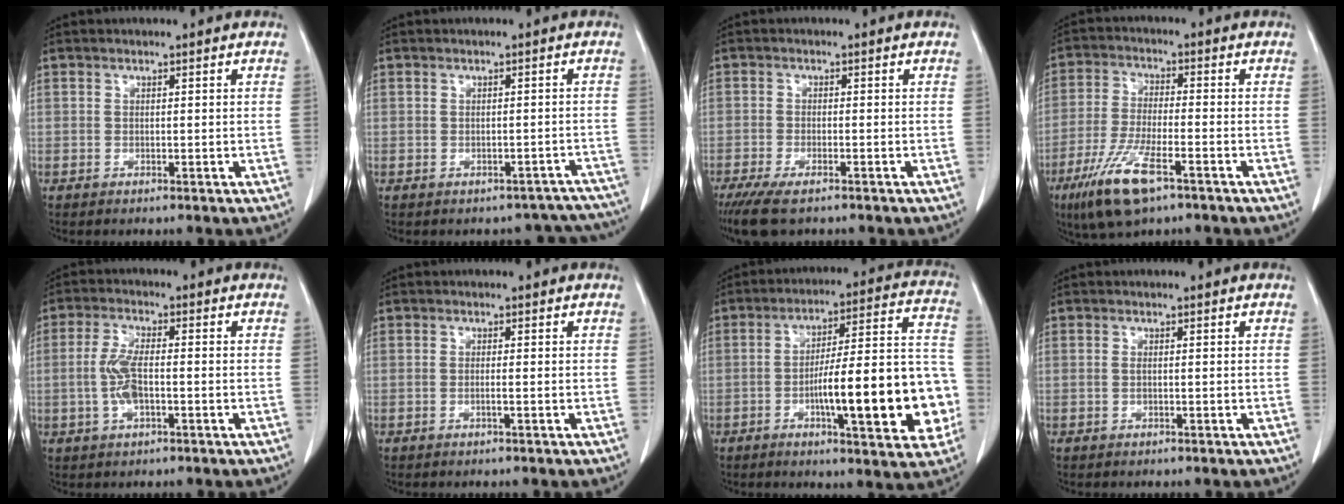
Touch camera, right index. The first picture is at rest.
{"total": 7.3, "force": [-6.2, 3.9, 0.3], "torque": [0.020, 0.038, -0.057]}
{"total": 6.2, "force": [-4.5, 1.6, 3.9], "torque": [-0.062, -0.014, -0.069]}
{"total": 10.6, "force": [-6.1, 2.2, 8.4], "torque": [-0.172, -0.024, -0.107]}
{"total": 5.5, "force": [-1.0, 1.7, 5.1], "torque": [-0.117, 0.003, -0.020]}
{"total": 0.8, "force": [-0.3, -0.2, 0.7], "torque": [-0.013, 0.000, -0.005]}
{"total": 20.0, "force": [-4.9, 3.5, 19.1], "torque": [-0.220, 0.032, -0.062]}
{"total": 0.6, "force": [0.0, 0.1, 0.6], "torque": [-0.014, -0.001, 0.000]}